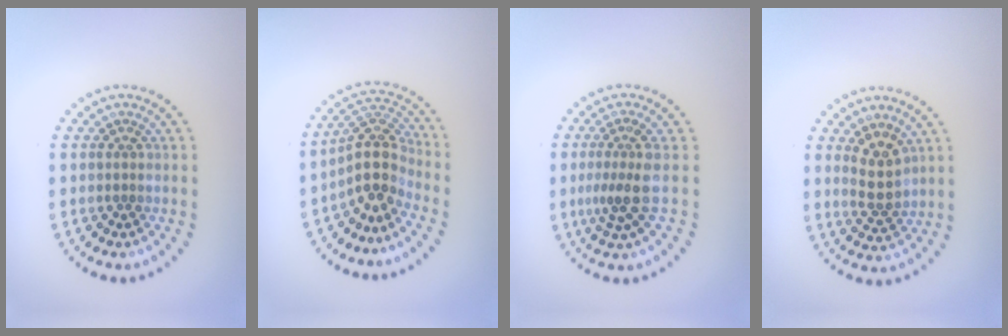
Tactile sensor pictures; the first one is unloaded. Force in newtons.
{"total": 4.0, "press": 3.0, "slide": 2.6}
{"total": 3.0, "press": 2.2, "slide": 2.1}
{"total": 2.9, "press": 2.6, "slide": 1.3}